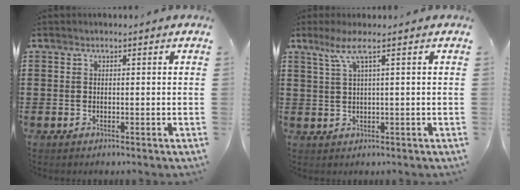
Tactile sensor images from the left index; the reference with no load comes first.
{"total": 3.7, "force": [1.5, -0.1, 3.4], "torque": [-0.077, -0.003, 0.022]}